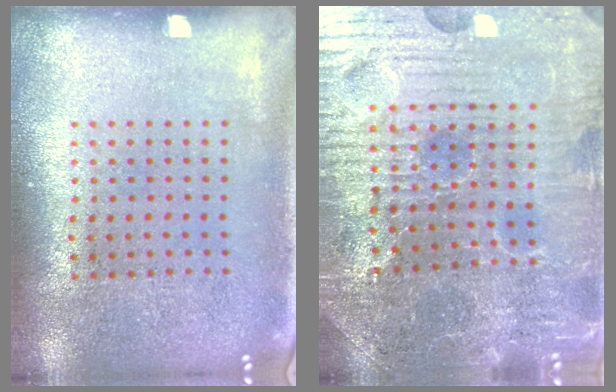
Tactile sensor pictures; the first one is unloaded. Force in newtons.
{"total": 4.6, "press": 4.6, "slide": 0.8}